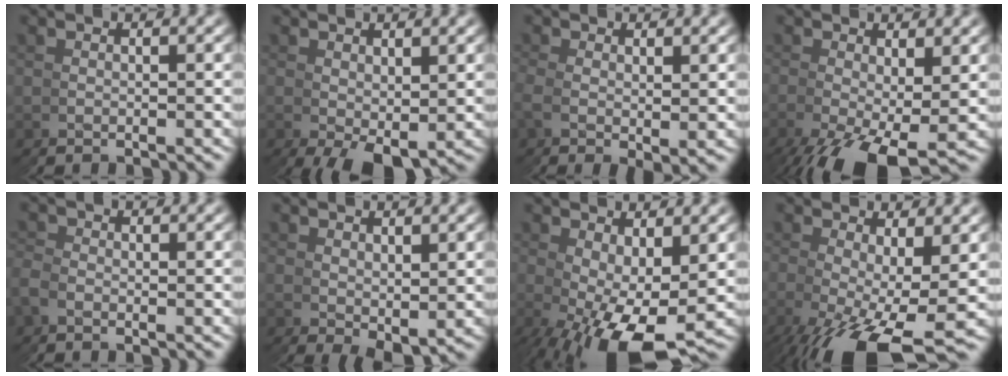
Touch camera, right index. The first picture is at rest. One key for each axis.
{"total": 4.5, "fx": -1.1, "fy": 1.5, "fz": 4.1, "tx": -0.051, "ty": -0.009, "tz": -0.006}
{"total": 1.6, "fx": 0.8, "fy": -1.3, "fz": 0.4, "tx": 0.000, "ty": 0.009, "tz": 0.009}
{"total": 4.7, "fx": -2.2, "fy": 1.0, "fz": 4.0, "tx": -0.067, "ty": -0.016, "tz": -0.020}
{"total": 2.7, "fx": -1.5, "fy": -0.3, "fz": -2.2, "tx": 0.035, "ty": 0.002, "tz": -0.030}
{"total": 3.1, "fx": -0.2, "fy": 1.1, "fz": 2.9, "tx": -0.021, "ty": 0.000, "tz": 0.001}
{"total": 7.8, "fx": -1.4, "fy": 3.7, "fz": 6.7, "tx": -0.105, "ty": -0.024, "tz": -0.005}
{"total": 4.9, "fx": -2.1, "fy": 0.9, "fz": 4.3, "tx": -0.081, "ty": -0.019, "tz": -0.017}